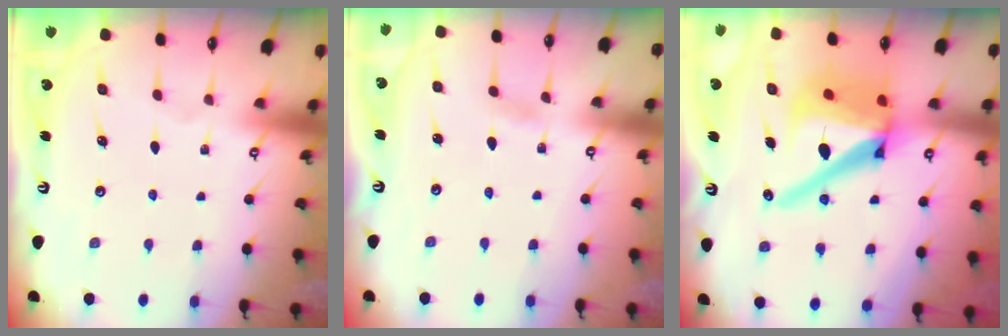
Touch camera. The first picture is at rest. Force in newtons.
{"total": 2.7, "press": 2.7, "slide": 0.4}
{"total": 20.2, "press": 20.1, "slide": 2.1}